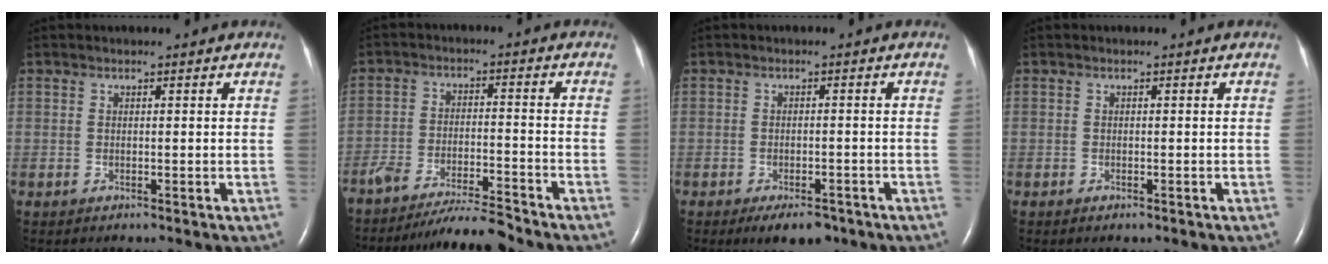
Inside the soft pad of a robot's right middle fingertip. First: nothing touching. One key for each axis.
{"total": 9.2, "fx": -8.7, "fy": -0.3, "fz": 3.0, "tx": -0.043, "ty": -0.013, "tz": -0.148}
{"total": 4.8, "fx": -3.4, "fy": 1.9, "fz": 2.8, "tx": -0.039, "ty": -0.003, "tz": -0.045}
{"total": 0.6, "fx": -0.4, "fy": 0.2, "fz": 0.4, "tx": -0.008, "ty": -0.001, "tz": -0.003}